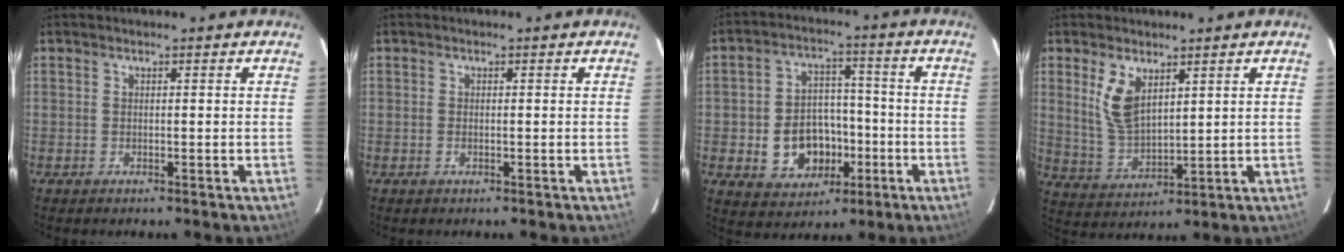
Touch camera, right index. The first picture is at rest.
{"total": 0.5, "force": [-0.2, 0.2, 0.4], "torque": [-0.010, 0.000, -0.004]}
{"total": 11.6, "force": [-3.5, 9.0, 6.4], "torque": [-0.142, 0.020, -0.036]}
{"total": 8.3, "force": [3.8, 4.2, 6.2], "torque": [-0.121, -0.002, 0.085]}